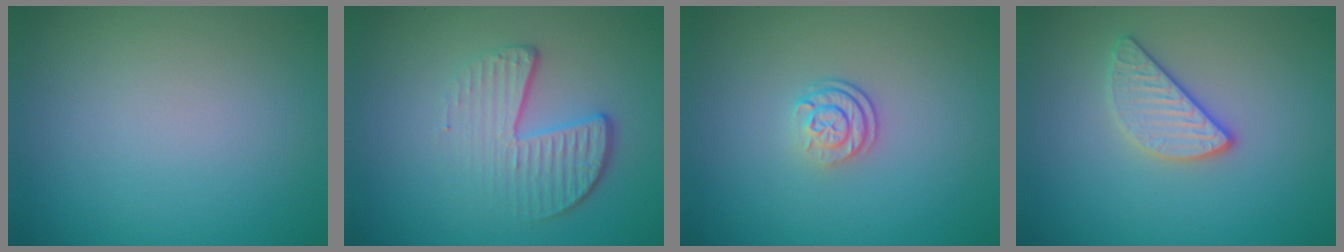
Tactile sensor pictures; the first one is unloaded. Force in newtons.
{"total": 4.3, "press": 2.9, "slide": 3.2}
{"total": 2.4, "press": 1.7, "slide": 1.7}
{"total": 2.6, "press": 2.5, "slide": 0.7}